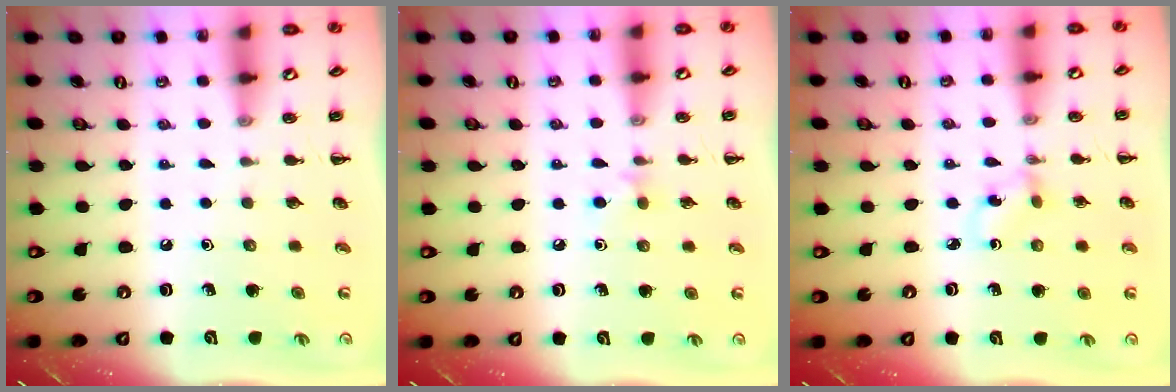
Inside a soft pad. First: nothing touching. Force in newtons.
{"total": 4.6, "press": 4.3, "slide": 1.6}
{"total": 1.5, "press": 1.3, "slide": 0.7}